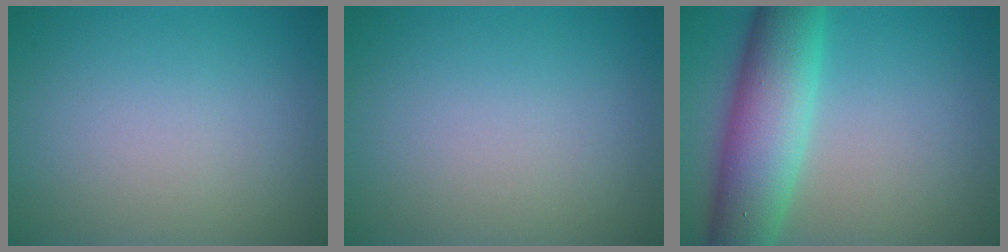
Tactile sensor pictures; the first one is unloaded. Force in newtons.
{"total": 0.0}
{"total": 8.8, "press": 8.8, "slide": 0.1}